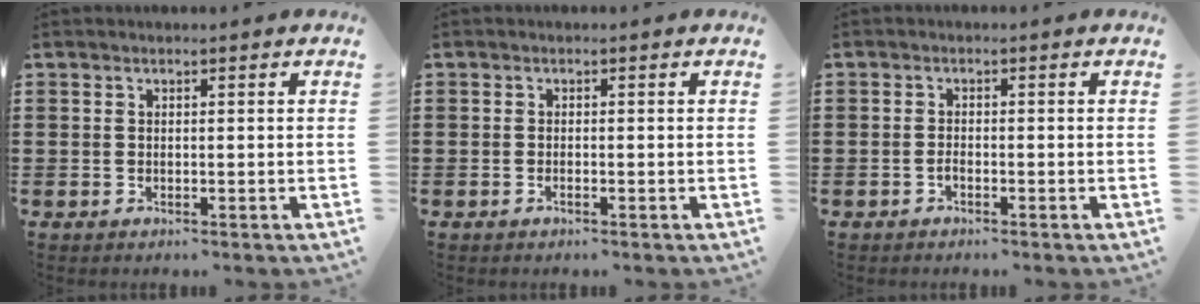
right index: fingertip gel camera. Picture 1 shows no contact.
{"total": 0.6, "force": [-0.4, 0.1, 0.5], "torque": [-0.010, -0.003, -0.007]}
{"total": 1.0, "force": [-0.7, 0.3, 0.5], "torque": [-0.013, -0.004, -0.013]}